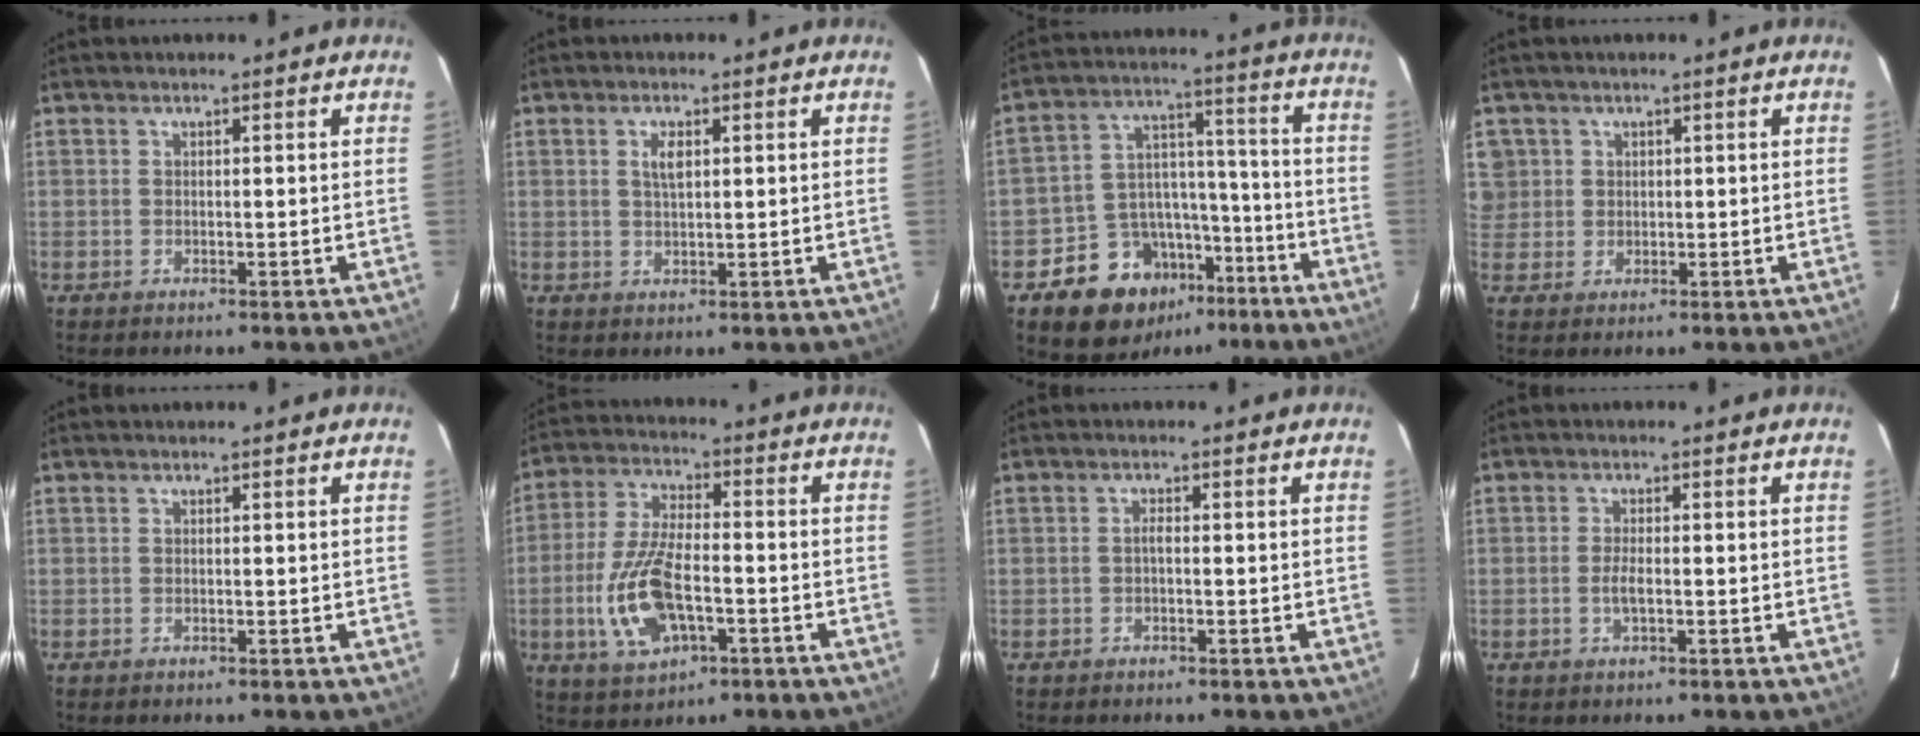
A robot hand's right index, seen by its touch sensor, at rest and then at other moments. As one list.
[{"total": 2.7, "force": [0.9, 1.1, 2.3], "torque": [-0.043, 0.002, 0.017]}, {"total": 14.3, "force": [-8.8, 10.3, 4.5], "torque": [-0.095, 0.057, -0.124]}, {"total": 5.0, "force": [1.5, 4.8, 0.6], "torque": [0.000, 0.022, 0.034]}, {"total": 0.0}, {"total": 13.3, "force": [-3.8, 5.9, 11.3], "torque": [-0.244, -0.003, -0.066]}, {"total": 0.9, "force": [-0.2, 0.2, 0.8], "torque": [-0.016, 0.006, -0.005]}, {"total": 2.0, "force": [-0.5, 0.4, 1.9], "torque": [-0.039, -0.001, -0.010]}]